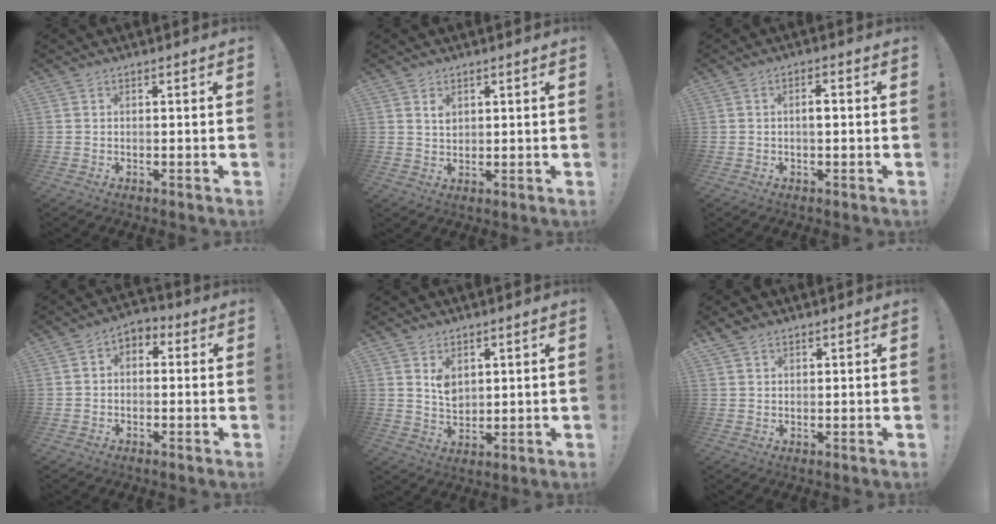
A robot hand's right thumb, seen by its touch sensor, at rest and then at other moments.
{"total": 2.3, "force": [1.4, 1.4, 1.1], "torque": [-0.013, -0.007, 0.024]}
{"total": 2.2, "force": [-0.4, 0.7, 2.0], "torque": [-0.032, 0.005, -0.009]}
{"total": 4.0, "force": [-1.6, 3.0, 2.1], "torque": [-0.032, 0.021, -0.028]}
{"total": 5.4, "force": [3.2, 3.5, 2.6], "torque": [-0.035, -0.021, 0.058]}
{"total": 2.7, "force": [2.1, 1.3, 1.0], "torque": [-0.021, -0.008, 0.041]}